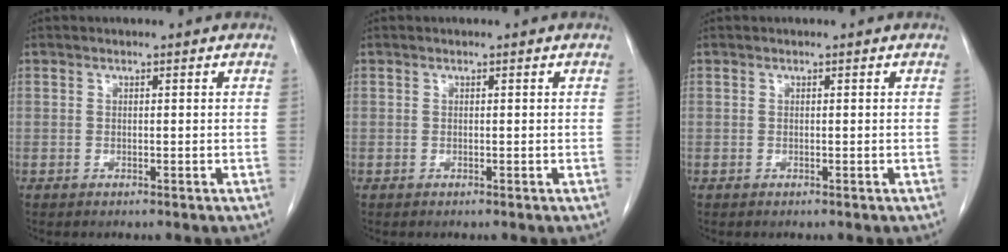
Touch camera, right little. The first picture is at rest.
{"total": 0.0}
{"total": 0.0}